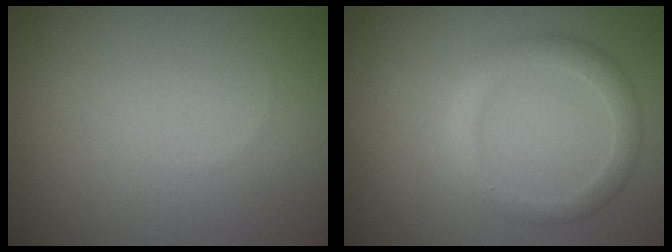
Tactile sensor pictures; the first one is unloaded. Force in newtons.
{"total": 2.6, "press": 2.6, "slide": 0.2}